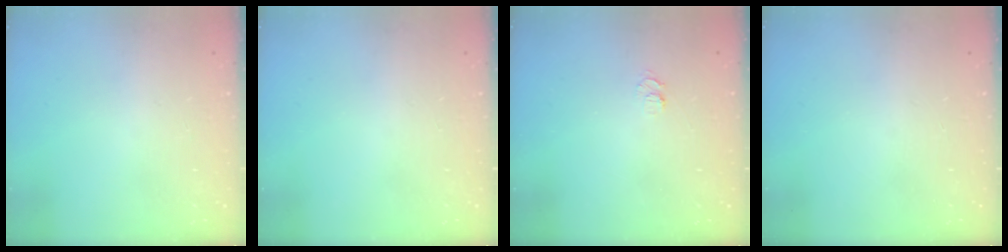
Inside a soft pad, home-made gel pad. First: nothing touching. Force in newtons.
{"total": 0.0}
{"total": 4.4, "press": 4.4, "slide": 0.5}
{"total": 0.0}